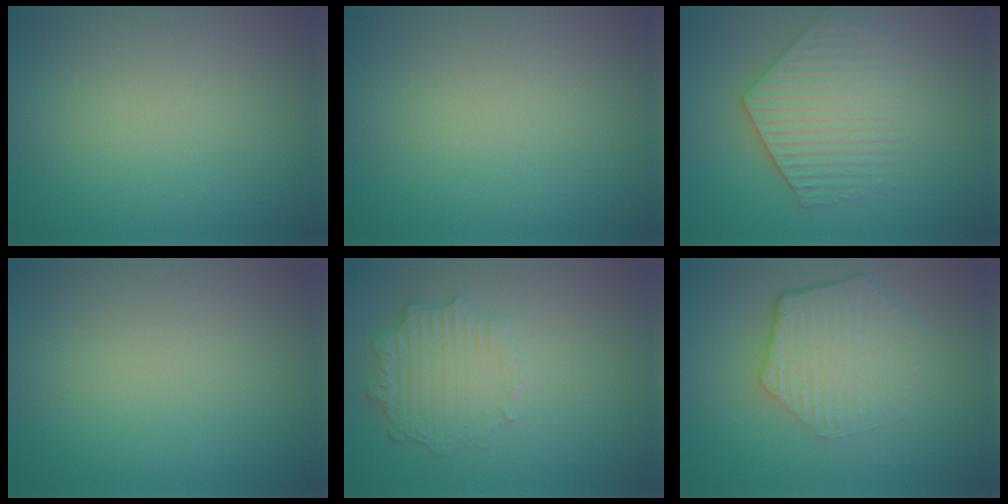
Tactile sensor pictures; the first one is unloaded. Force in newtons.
{"total": 0.0}
{"total": 4.5, "press": 3.8, "slide": 2.3}
{"total": 0.0}
{"total": 3.5, "press": 2.9, "slide": 2.0}
{"total": 4.3, "press": 3.3, "slide": 2.8}